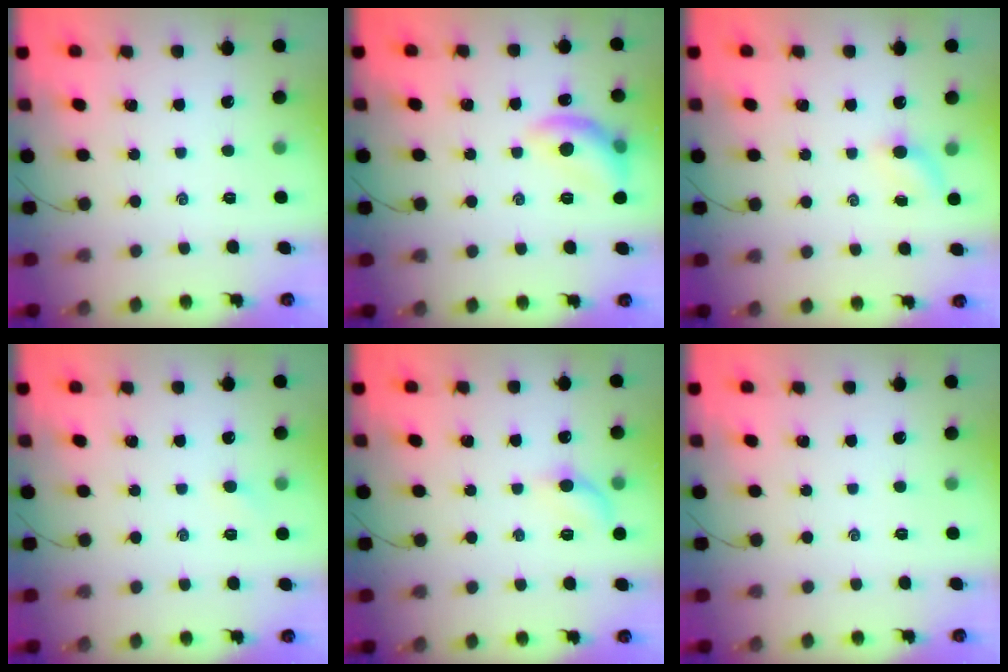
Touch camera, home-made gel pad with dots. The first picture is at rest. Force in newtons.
{"total": 10.6, "press": 10.5, "slide": 0.4}
{"total": 4.2, "press": 4.0, "slide": 1.4}
{"total": 3.3, "press": 3.1, "slide": 0.9}
{"total": 6.2, "press": 6.1, "slide": 0.9}
{"total": 0.0}